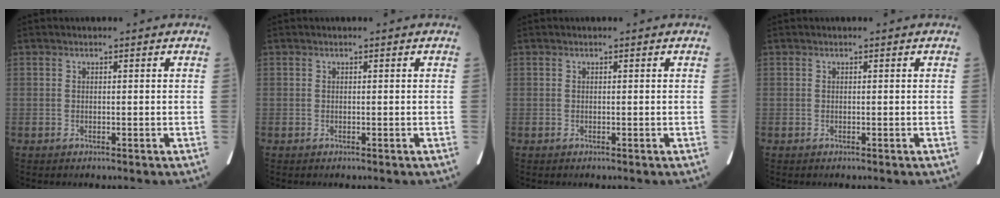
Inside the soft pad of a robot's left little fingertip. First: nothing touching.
{"total": 0.0}
{"total": 0.0}
{"total": 0.0}